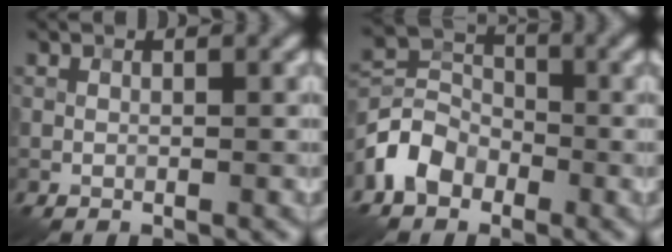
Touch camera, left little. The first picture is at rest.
{"total": 4.2, "force": [-2.5, 3.0, 1.7], "torque": [-0.037, 0.006, -0.062]}